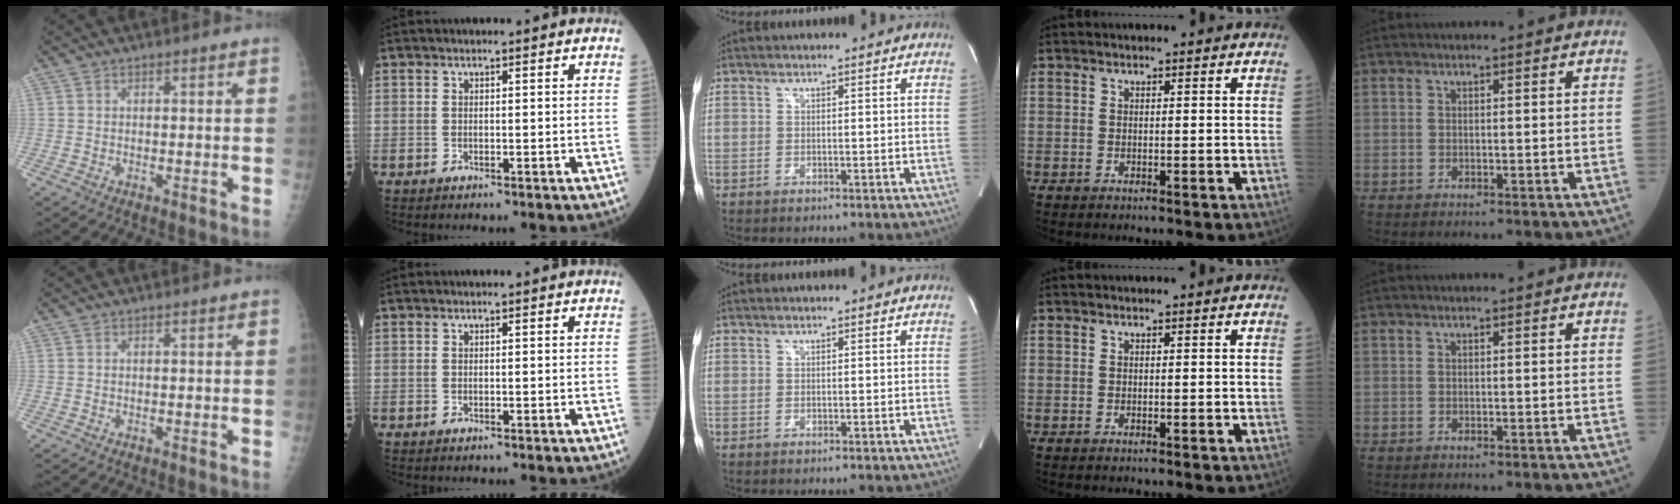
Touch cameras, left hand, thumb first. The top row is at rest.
{}